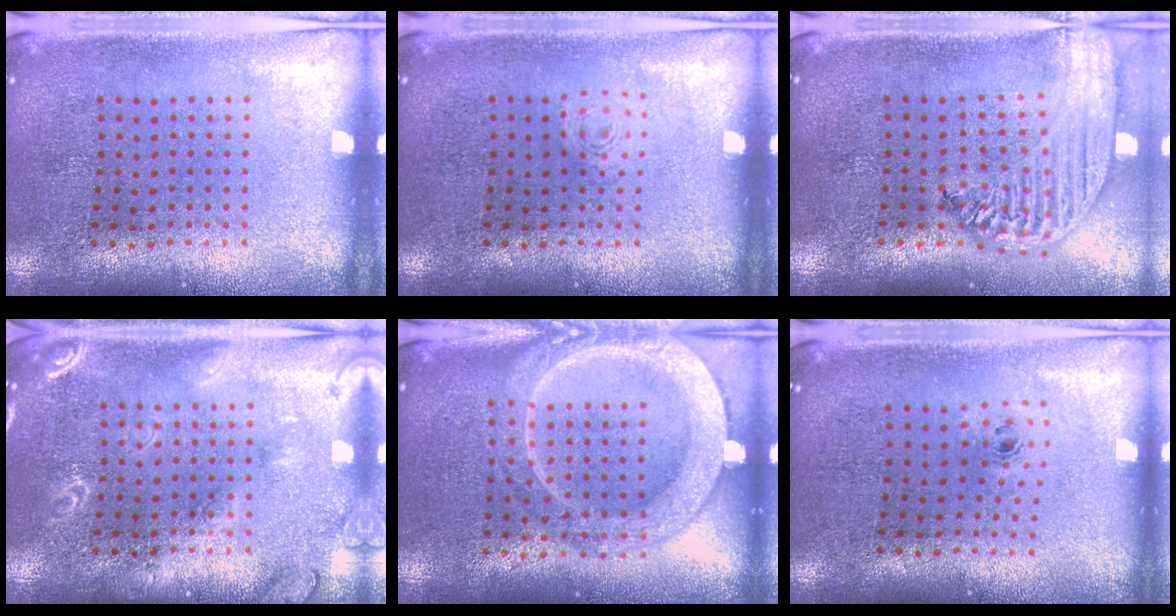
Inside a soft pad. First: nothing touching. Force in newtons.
{"total": 0.7, "press": 0.7, "slide": 0.1}
{"total": 2.7, "press": 2.2, "slide": 1.5}
{"total": 2.9, "press": 2.9, "slide": 0.4}
{"total": 2.2, "press": 2.2, "slide": 0.3}
{"total": 0.7, "press": 0.3, "slide": 0.7}